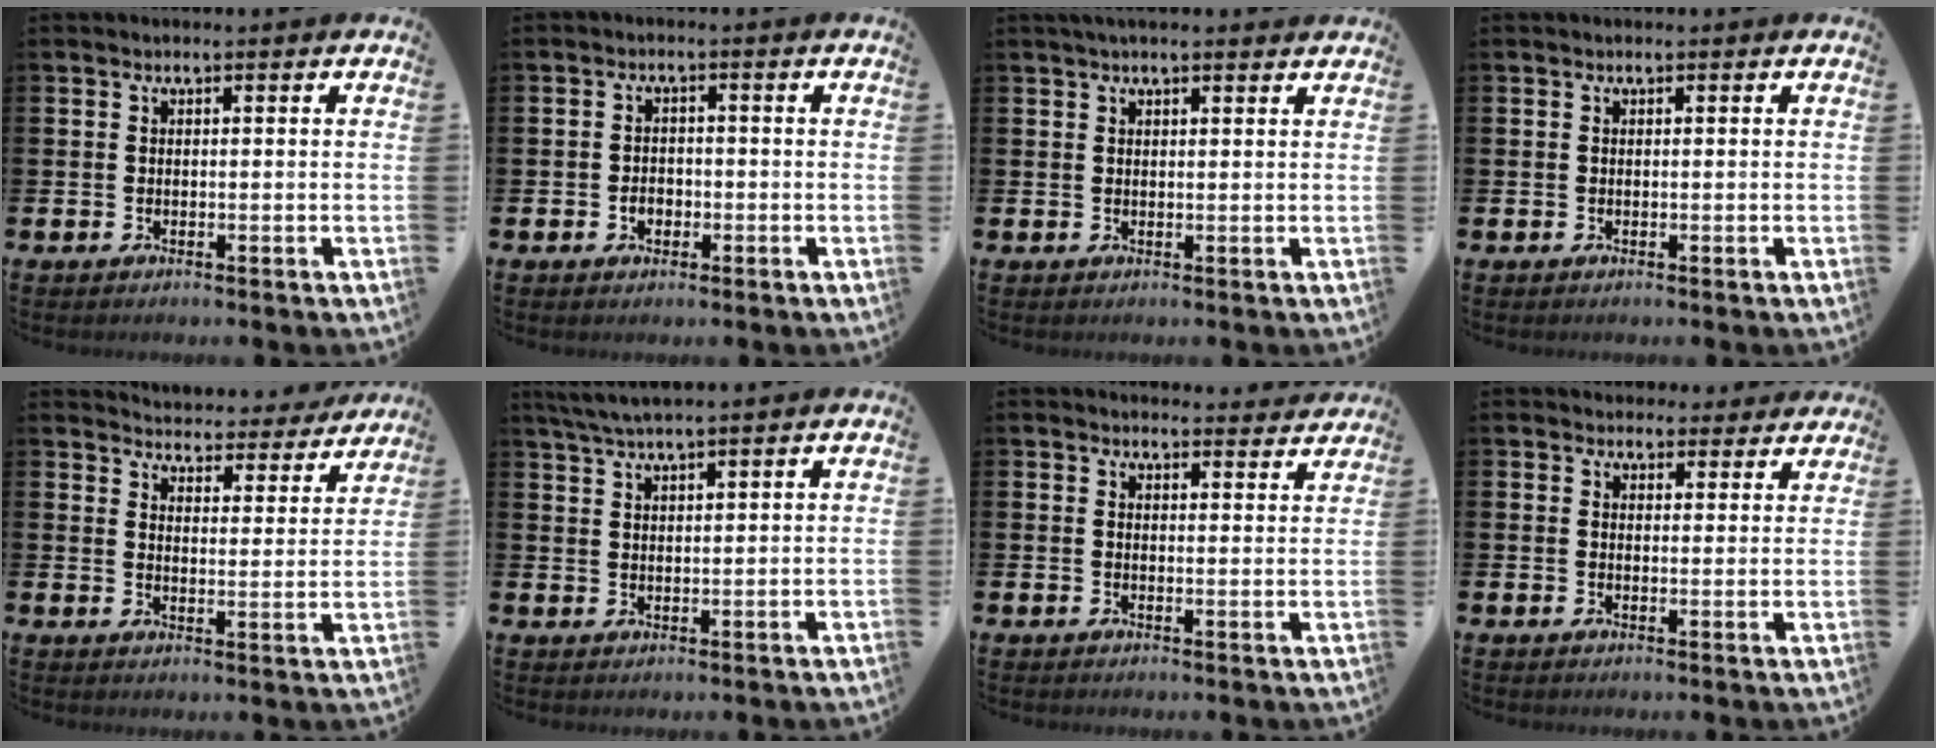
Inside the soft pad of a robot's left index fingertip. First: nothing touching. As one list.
[{"total": 2.1, "force": [-0.8, 1.6, 1.1], "torque": [-0.013, 0.000, -0.020]}, {"total": 2.0, "force": [1.8, 0.3, 0.9], "torque": [-0.011, -0.001, 0.029]}, {"total": 0.0}, {"total": 4.4, "force": [4.3, 0.7, -0.1], "torque": [-0.009, -0.042, 0.070]}, {"total": 3.5, "force": [3.2, 0.0, 1.4], "torque": [-0.041, -0.003, 0.060]}, {"total": 2.6, "force": [2.6, 0.4, -0.1], "torque": [0.005, -0.018, 0.045]}, {"total": 3.3, "force": [3.1, 1.2, -0.1], "torque": [0.007, -0.015, 0.055]}]